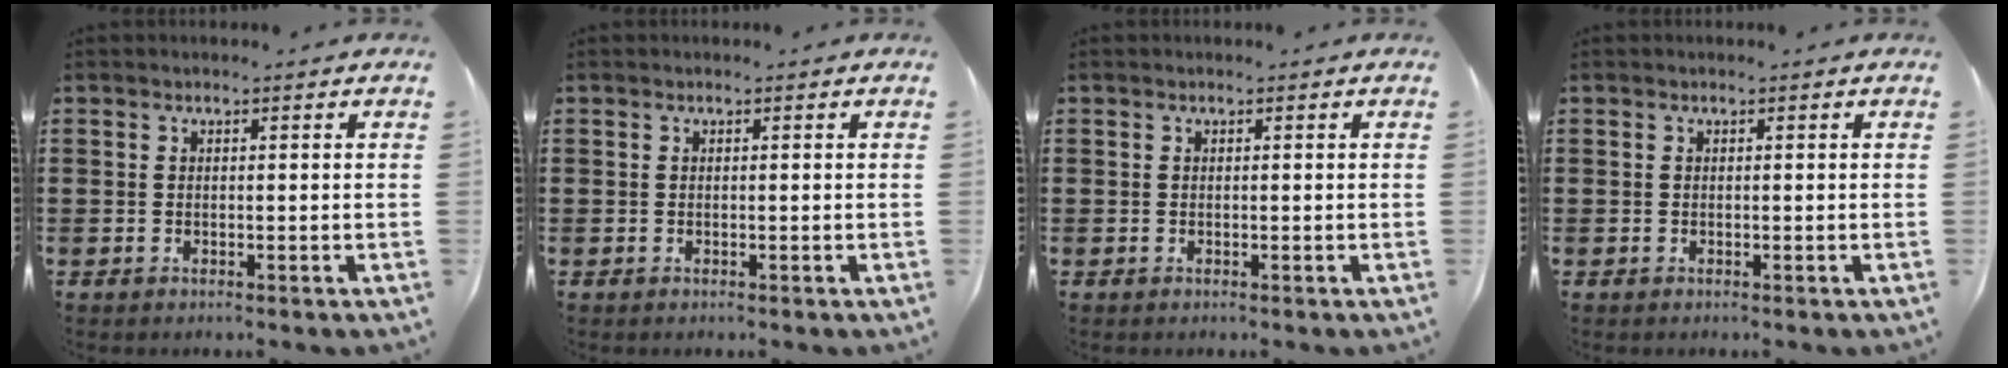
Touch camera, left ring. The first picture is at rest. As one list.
[{"total": 0.0}, {"total": 0.0}, {"total": 0.0}]